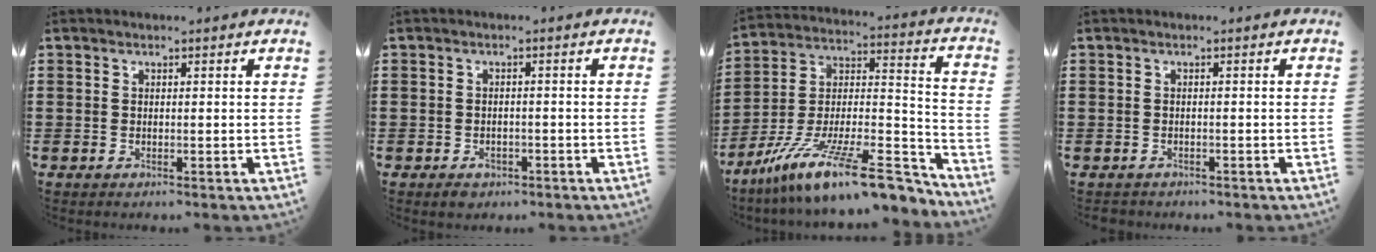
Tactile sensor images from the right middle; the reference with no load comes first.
{"total": 1.3, "force": [-0.9, 0.9, 0.6], "torque": [-0.014, -0.001, -0.018]}
{"total": 17.0, "force": [-12.1, 3.2, 11.5], "torque": [-0.205, 0.031, -0.207]}
{"total": 0.7, "force": [-0.7, 0.1, 0.0], "torque": [-0.002, -0.001, -0.014]}